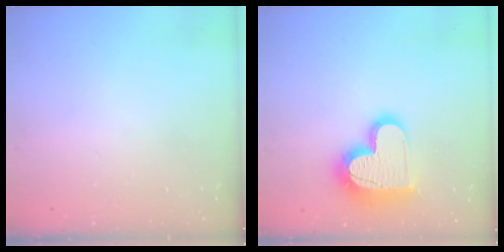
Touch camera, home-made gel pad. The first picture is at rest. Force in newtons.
{"total": 17.9, "press": 17.8, "slide": 1.3}